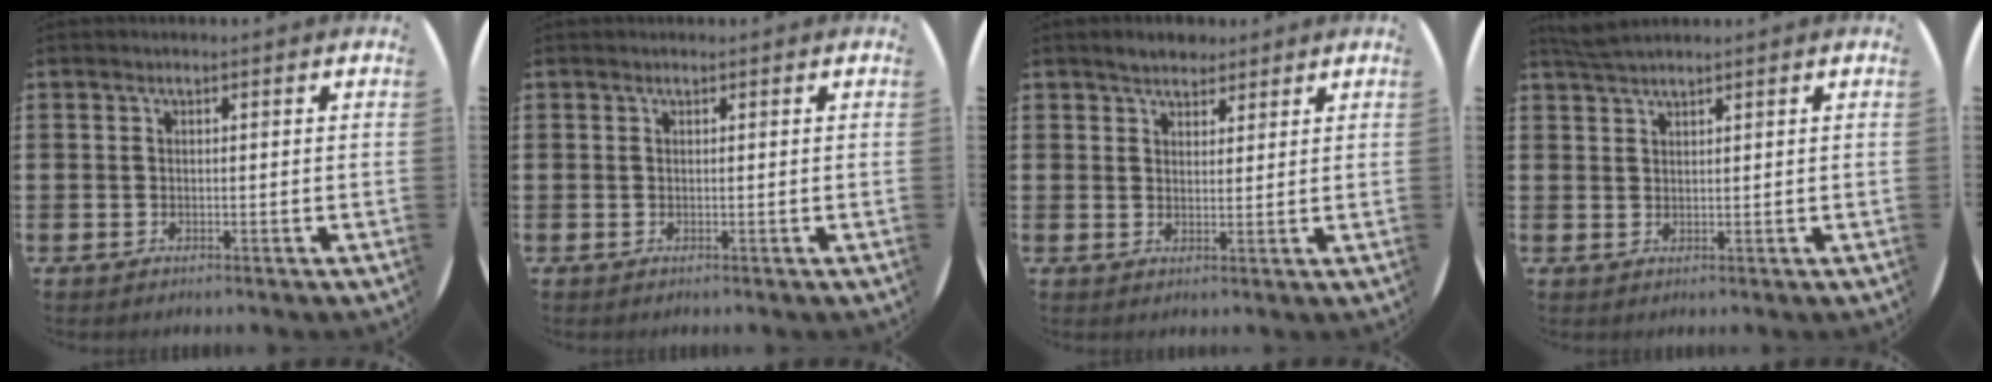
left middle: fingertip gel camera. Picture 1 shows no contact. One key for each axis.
{"total": 0.0}
{"total": 2.9, "fx": 2.7, "fy": 1.1, "fz": 0.4, "tx": -0.004, "ty": 0.000, "tz": 0.050}
{"total": 2.2, "fx": 2.1, "fy": 0.1, "fz": 0.7, "tx": -0.015, "ty": 0.002, "tz": 0.039}